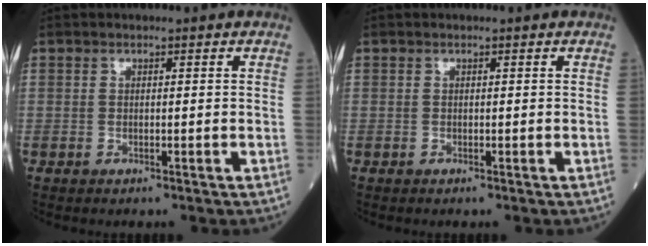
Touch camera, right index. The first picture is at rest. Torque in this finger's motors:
{"motor_torque": [0.00, 0.00, -0.01, -0.01]}